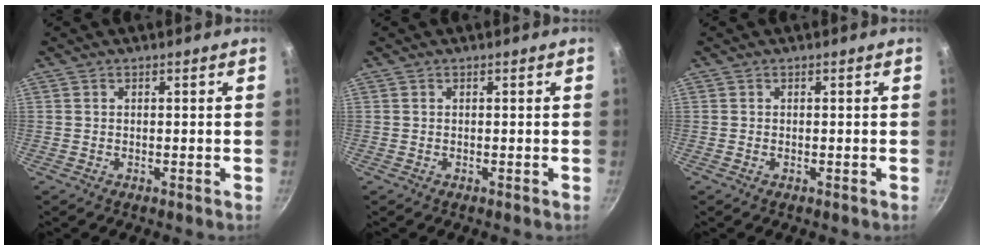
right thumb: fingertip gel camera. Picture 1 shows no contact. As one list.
[{"total": 0.0}, {"total": 0.0}]